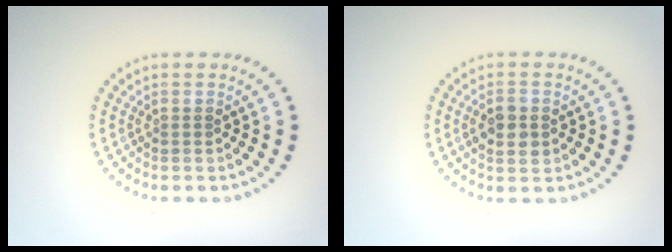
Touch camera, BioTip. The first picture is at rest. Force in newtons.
{"total": 2.7, "press": 2.7, "slide": 0.1}